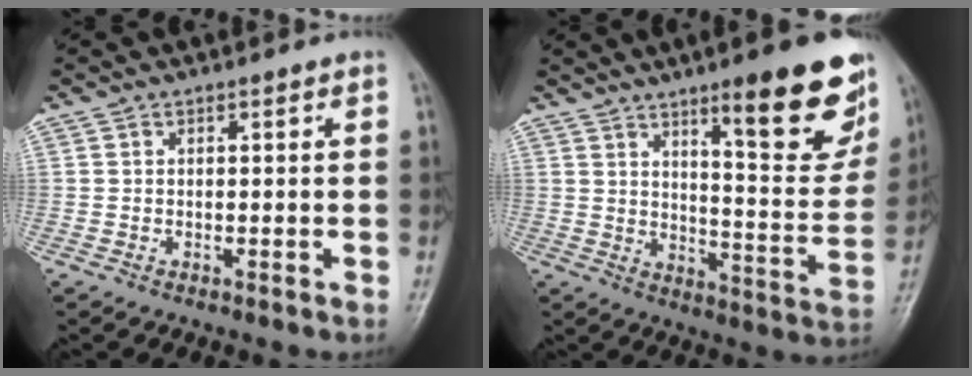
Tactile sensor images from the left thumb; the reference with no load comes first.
{"total": 18.8, "force": [11.2, 4.4, 14.5], "torque": [-0.146, -0.070, 0.162]}